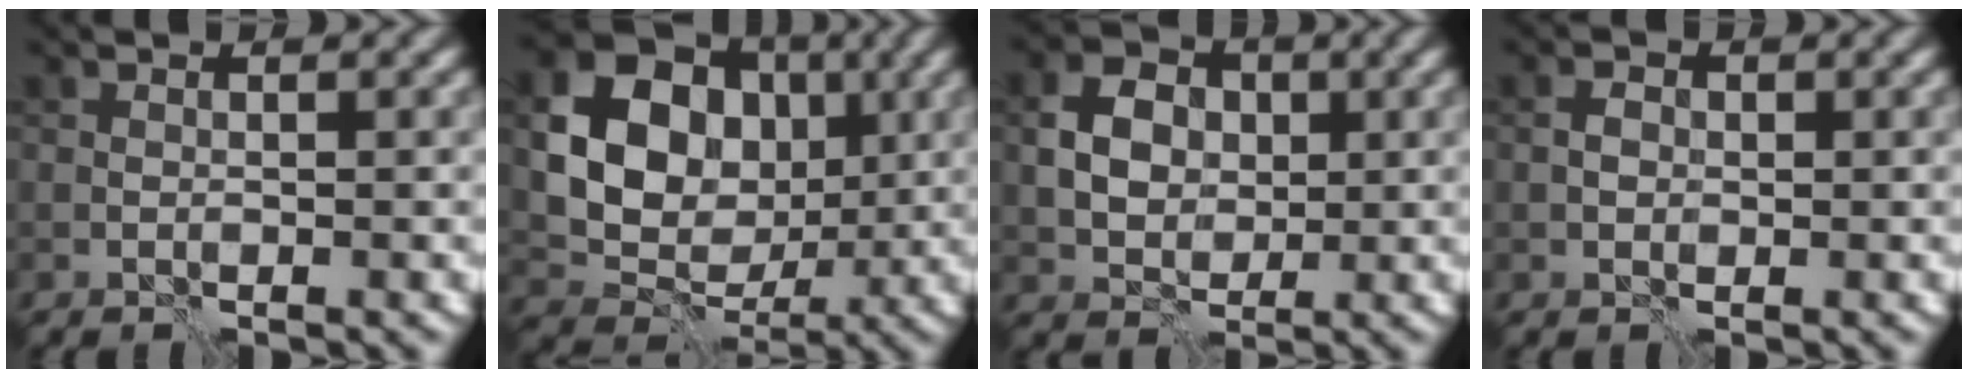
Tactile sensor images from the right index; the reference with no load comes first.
{"total": 14.8, "force": [3.1, 12.6, 6.9], "torque": [-0.168, 0.035, 0.038]}
{"total": 4.3, "force": [0.7, 3.5, 2.4], "torque": [-0.047, 0.004, 0.012]}
{"total": 1.4, "force": [0.0, 1.2, 0.7], "torque": [-0.012, 0.003, -0.002]}